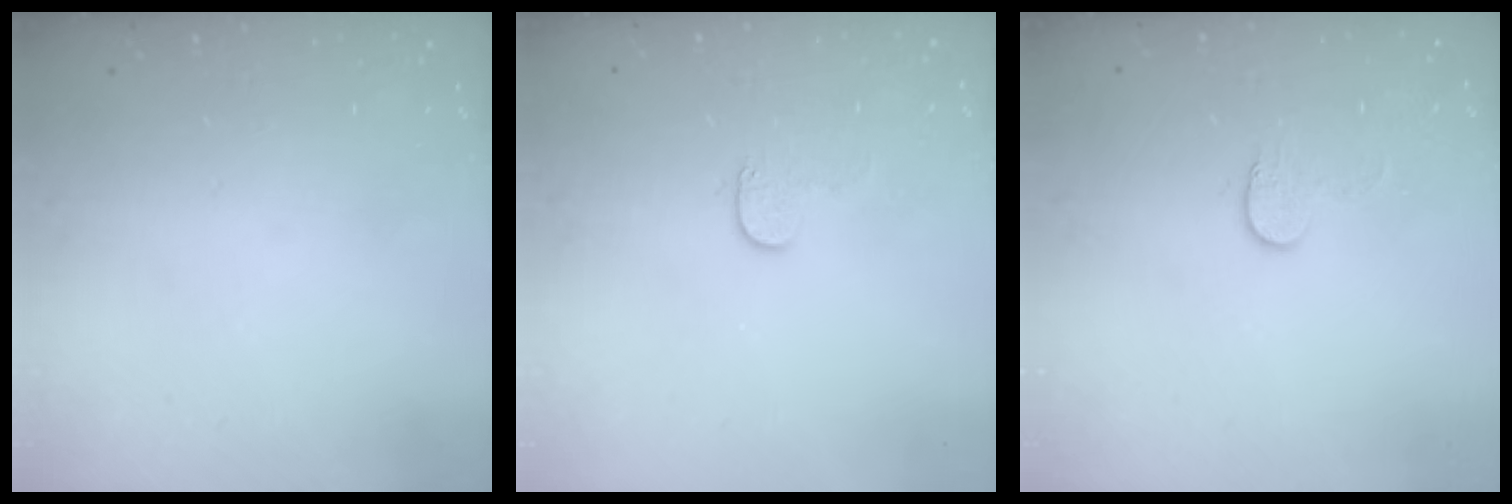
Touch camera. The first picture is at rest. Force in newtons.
{"total": 4.1, "press": 4.1, "slide": 0.4}
{"total": 5.4, "press": 5.4, "slide": 0.5}